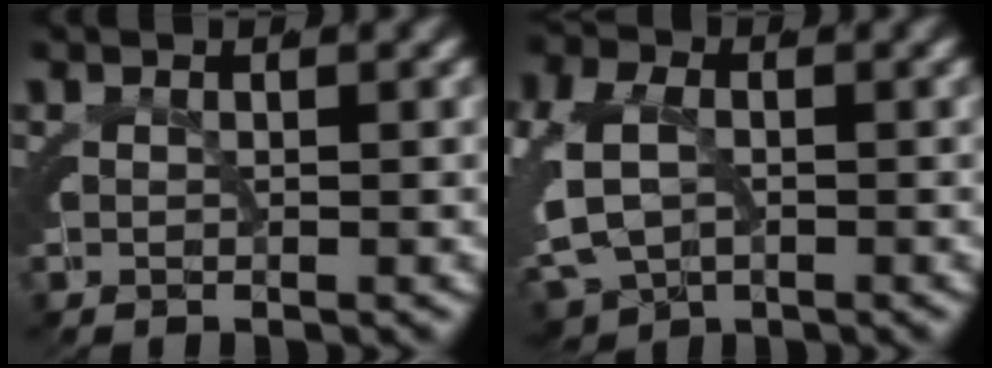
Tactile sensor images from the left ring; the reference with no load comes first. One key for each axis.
{"total": 7.5, "fx": -2.0, "fy": 6.5, "fz": 3.2, "tx": -0.089, "ty": -0.029, "tz": -0.027}